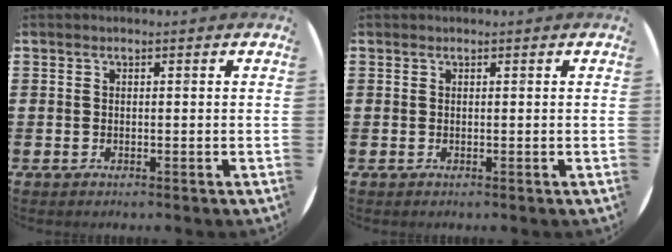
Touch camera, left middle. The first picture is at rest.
{"total": 0.0}